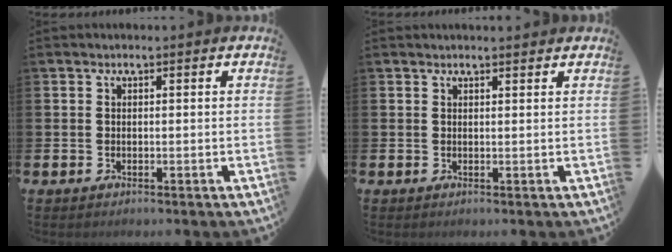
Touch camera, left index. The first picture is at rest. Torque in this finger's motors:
{"motor_torque": [0.94, -1.20, 0.19, 0.11]}